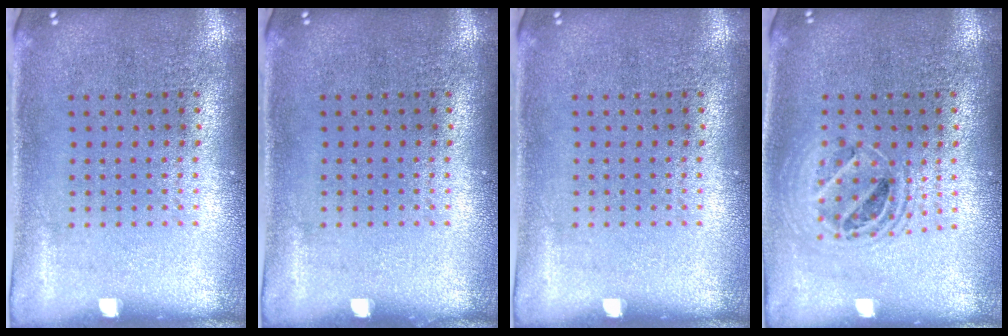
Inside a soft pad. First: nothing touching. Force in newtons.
{"total": 0.0}
{"total": 0.0}
{"total": 1.4, "press": 1.2, "slide": 0.7}